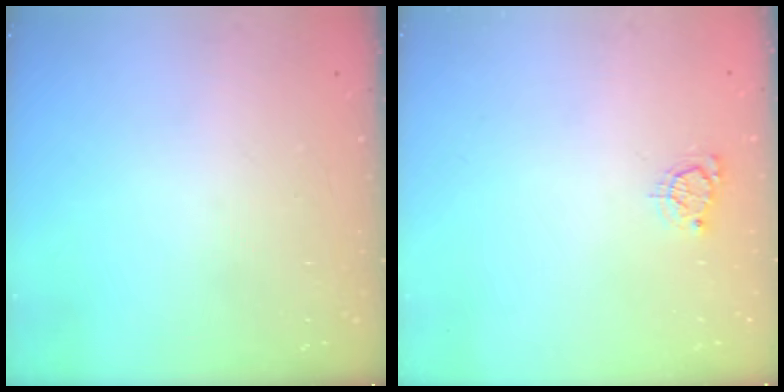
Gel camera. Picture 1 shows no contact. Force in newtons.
{"total": 4.8, "press": 4.7, "slide": 0.7}